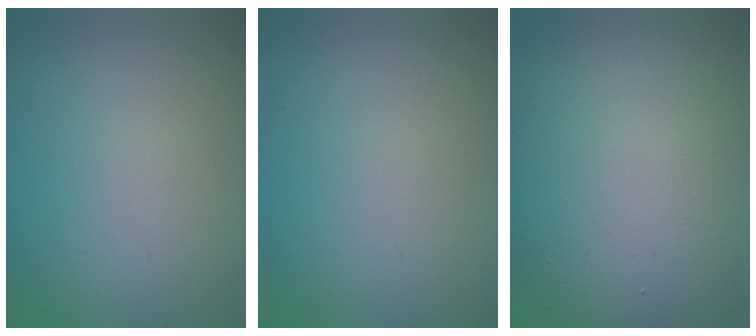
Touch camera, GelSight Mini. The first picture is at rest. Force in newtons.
{"total": 0.0}
{"total": 13.3, "press": 13.2, "slide": 1.3}